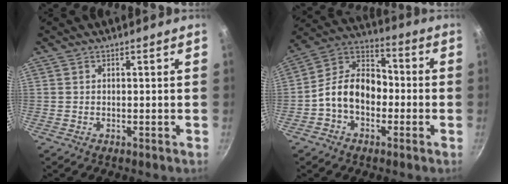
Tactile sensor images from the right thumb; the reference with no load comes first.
{"total": 12.4, "force": [-2.6, 9.0, 8.2], "torque": [-0.101, 0.048, -0.067]}